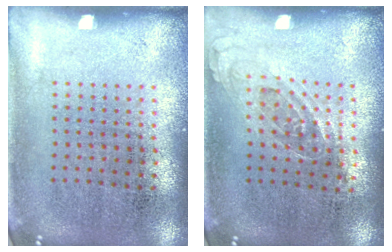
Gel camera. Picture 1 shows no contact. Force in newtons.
{"total": 0.8, "press": 0.7, "slide": 0.5}